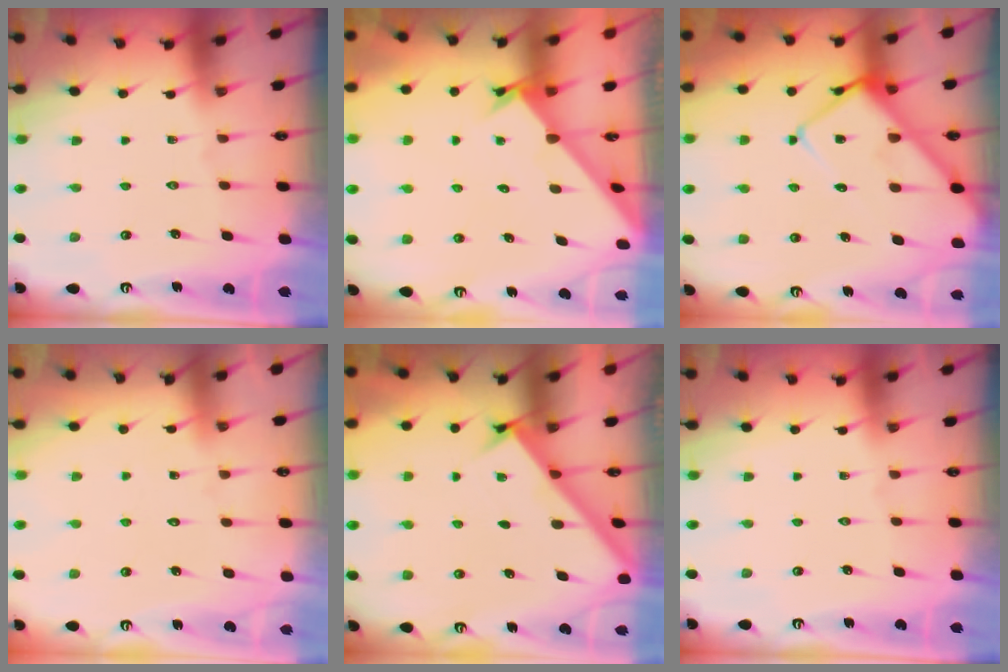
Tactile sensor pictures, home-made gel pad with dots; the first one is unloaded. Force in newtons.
{"total": 1.7, "press": 1.7, "slide": 0.1}
{"total": 12.9, "press": 12.9, "slide": 1.2}
{"total": 4.2, "press": 4.2, "slide": 0.4}
{"total": 2.5, "press": 2.5, "slide": 0.3}
{"total": 0.0}